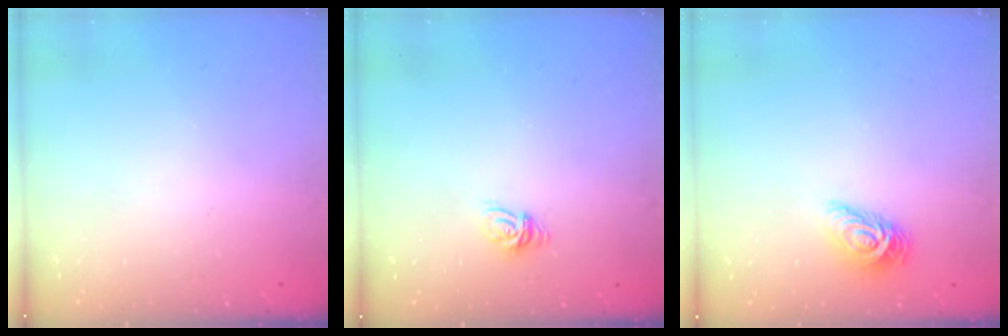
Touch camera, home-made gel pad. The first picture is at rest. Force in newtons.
{"total": 5.9, "press": 5.9, "slide": 0.4}
{"total": 7.7, "press": 7.6, "slide": 0.7}